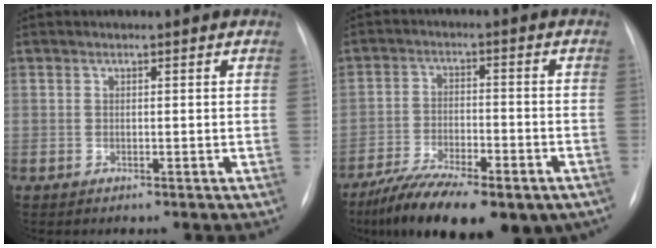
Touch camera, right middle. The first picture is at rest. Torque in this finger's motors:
{"motor_torque": [1.11, -1.03, 0.33, 0.14]}